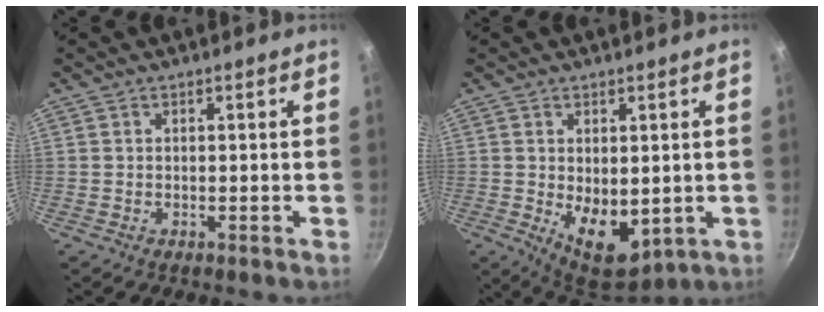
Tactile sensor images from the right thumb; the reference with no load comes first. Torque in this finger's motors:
{"motor_torque": [-0.27, 0.83, 0.79, -0.12, 0.22]}